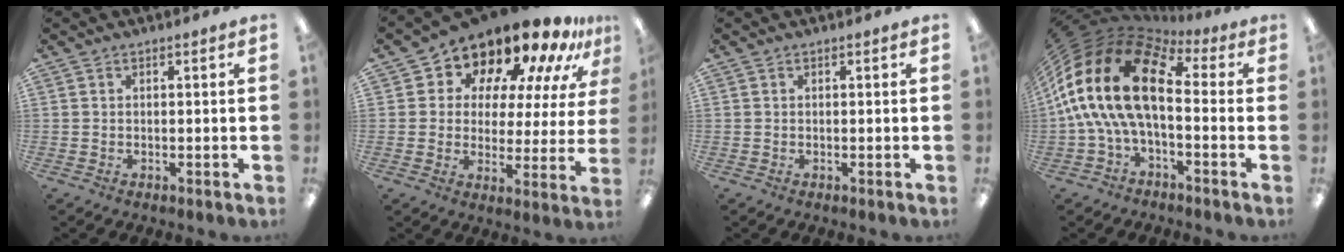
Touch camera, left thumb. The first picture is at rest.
{"total": 14.8, "force": [12.6, 5.4, 5.4], "torque": [-0.102, -0.113, 0.212]}
{"total": 0.0}
{"total": 21.4, "force": [2.3, 11.0, 18.2], "torque": [-0.391, -0.005, 0.041]}